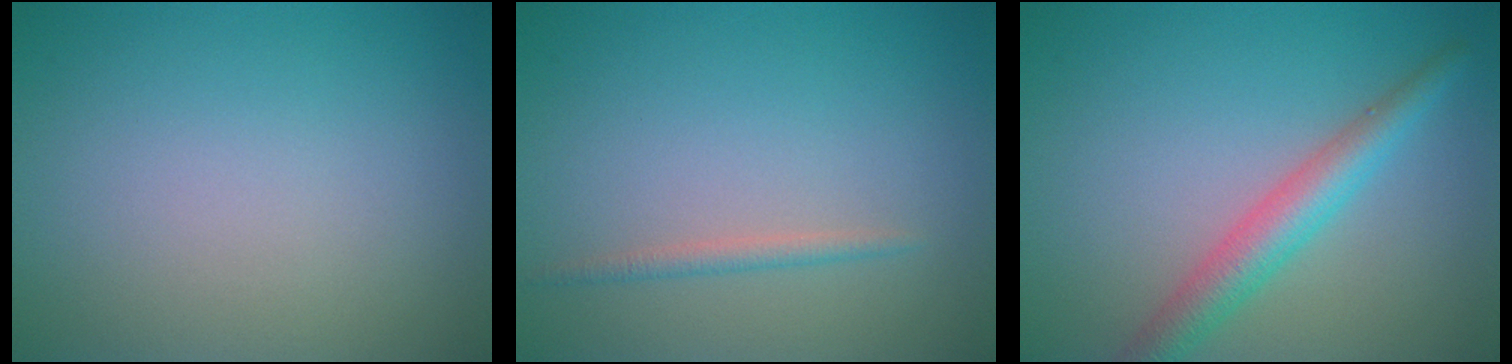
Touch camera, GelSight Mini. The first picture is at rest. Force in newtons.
{"total": 1.1, "press": 1.1, "slide": 0.1}
{"total": 3.7, "press": 3.7, "slide": 0.1}